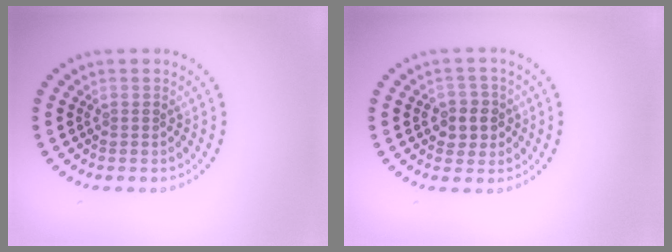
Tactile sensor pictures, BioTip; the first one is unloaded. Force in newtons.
{"total": 2.8, "press": 2.7, "slide": 0.8}